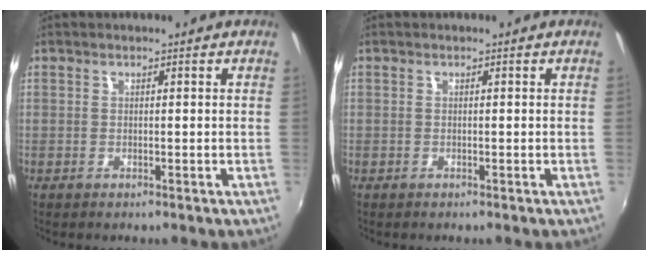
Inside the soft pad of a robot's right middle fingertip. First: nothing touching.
{"total": 0.0}